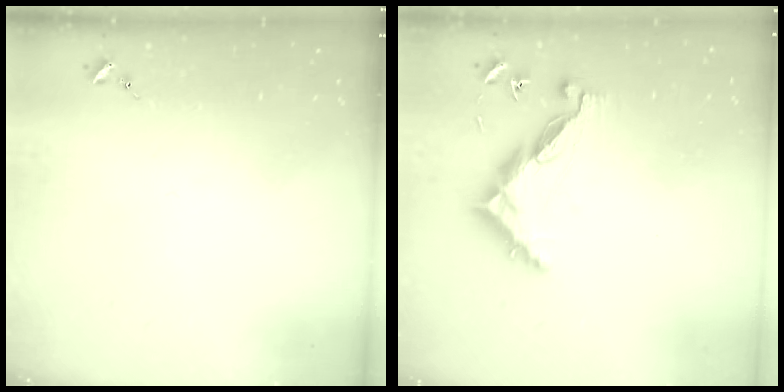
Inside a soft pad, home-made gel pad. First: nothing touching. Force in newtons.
{"total": 9.0, "press": 9.0, "slide": 0.8}